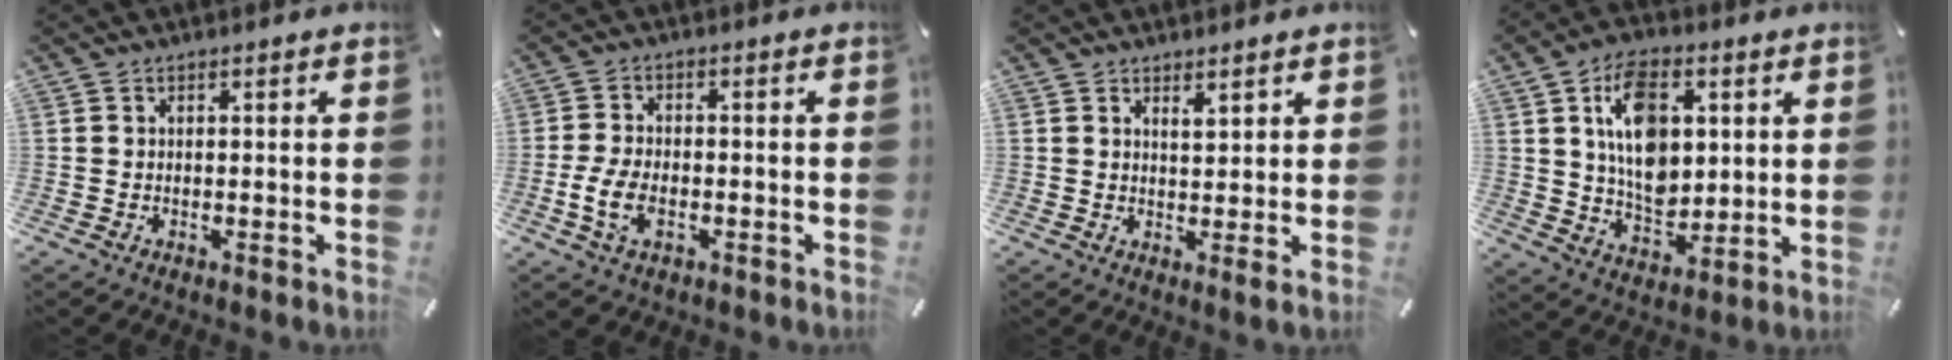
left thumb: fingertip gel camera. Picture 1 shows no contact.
{"total": 7.7, "force": [-2.6, 4.9, 5.3], "torque": [-0.115, 0.008, -0.046]}
{"total": 2.5, "force": [2.0, 0.1, 1.5], "torque": [-0.025, -0.013, 0.034]}
{"total": 14.6, "force": [3.6, 9.8, 10.3], "torque": [-0.176, 0.005, 0.067]}